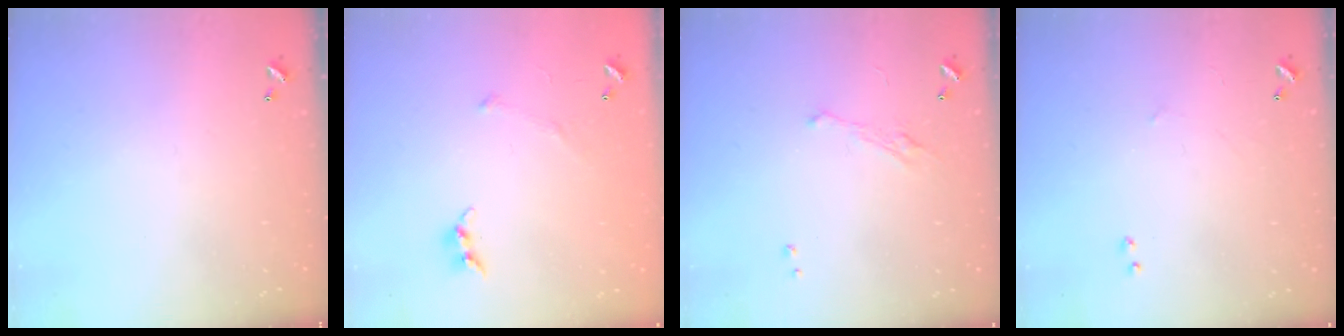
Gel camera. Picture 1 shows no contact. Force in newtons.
{"total": 5.2, "press": 5.1, "slide": 0.6}
{"total": 2.3, "press": 2.1, "slide": 0.8}
{"total": 2.5, "press": 2.4, "slide": 0.4}